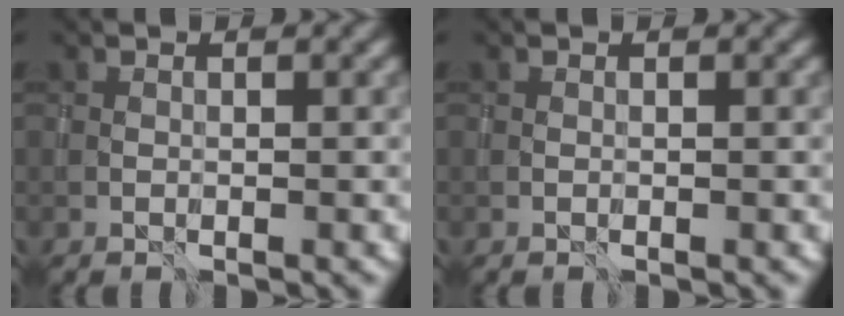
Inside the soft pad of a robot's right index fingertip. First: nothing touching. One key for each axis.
{"total": 0.0}